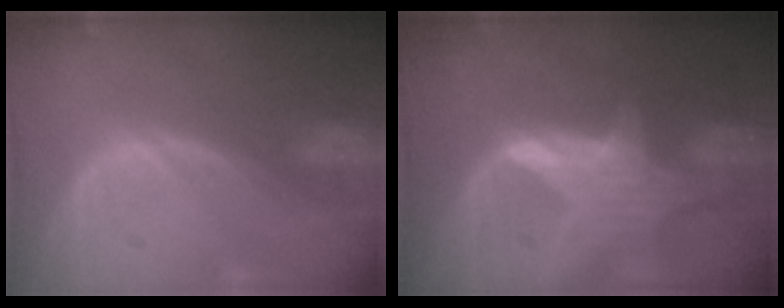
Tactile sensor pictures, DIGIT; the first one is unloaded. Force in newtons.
{"total": 6.5, "press": 6.4, "slide": 1.4}